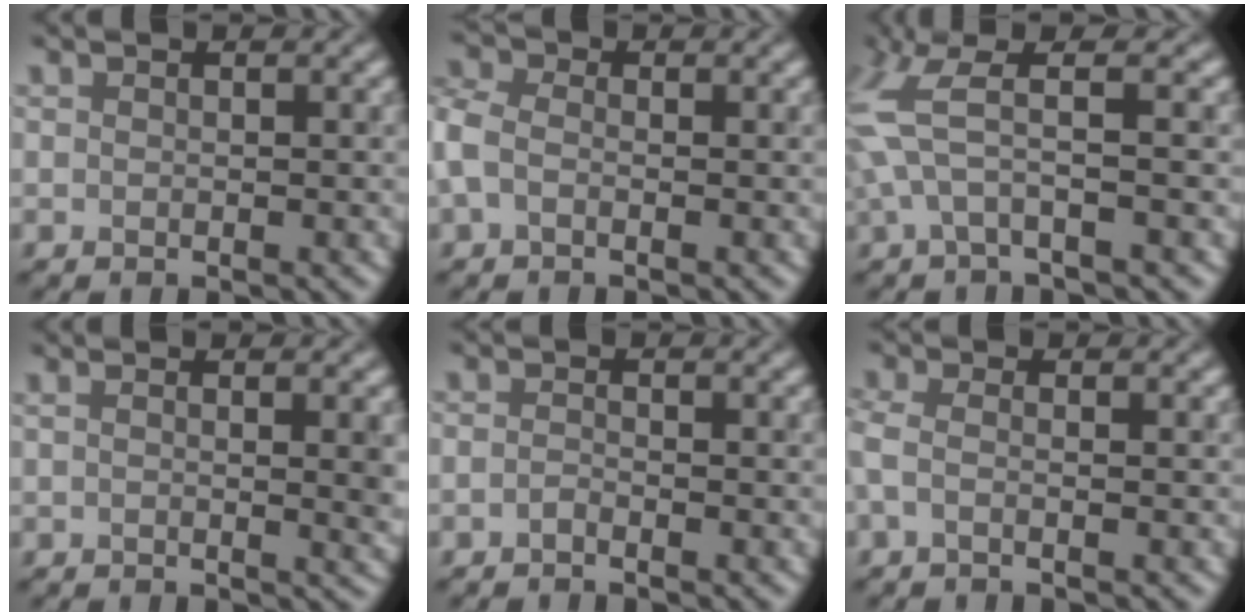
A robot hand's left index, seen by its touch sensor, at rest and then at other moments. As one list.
[{"total": 2.9, "force": [-0.6, 2.1, 1.9], "torque": [-0.058, 0.006, -0.027]}, {"total": 4.0, "force": [0.9, 0.5, 3.9], "torque": [-0.099, 0.007, 0.015]}, {"total": 3.1, "force": [0.5, 0.7, 3.0], "torque": [-0.038, -0.001, 0.006]}, {"total": 0.7, "force": [-0.7, 0.1, 0.4], "torque": [-0.011, 0.001, -0.015]}, {"total": 1.6, "force": [-0.6, 0.6, 1.3], "torque": [-0.035, -0.002, -0.021]}]